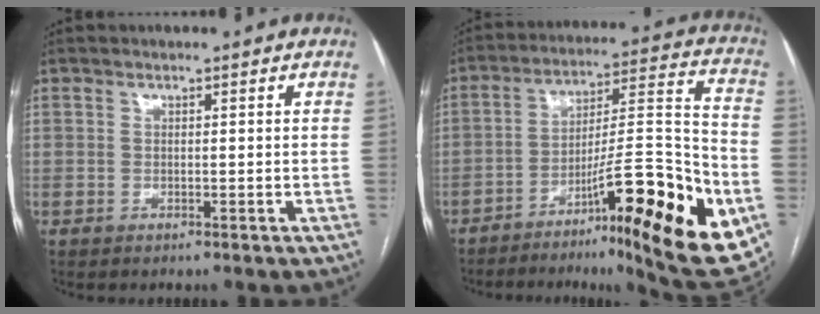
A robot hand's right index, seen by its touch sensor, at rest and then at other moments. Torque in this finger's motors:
{"motor_torque": [2.14, 0.00, 0.49, 0.10]}